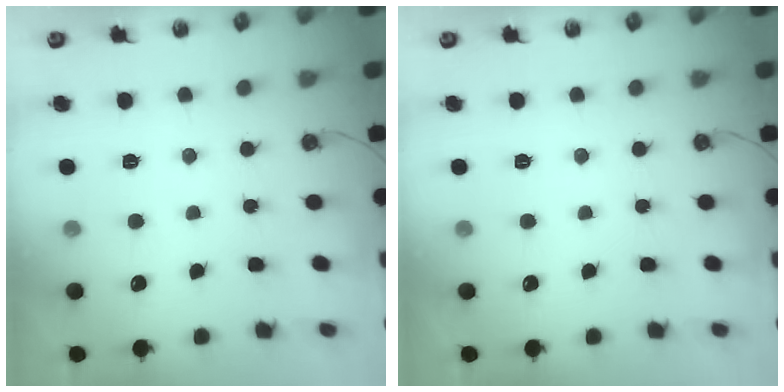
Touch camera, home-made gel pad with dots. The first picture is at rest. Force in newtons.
{"total": 0.0}